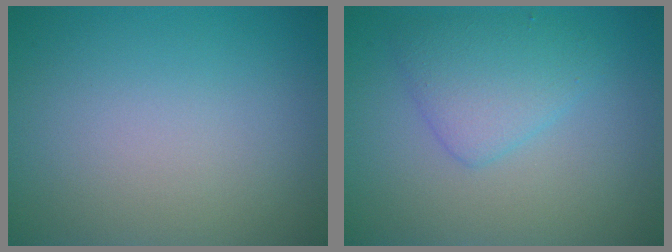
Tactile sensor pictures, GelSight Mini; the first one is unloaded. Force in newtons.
{"total": 1.9, "press": 1.9, "slide": 0.1}